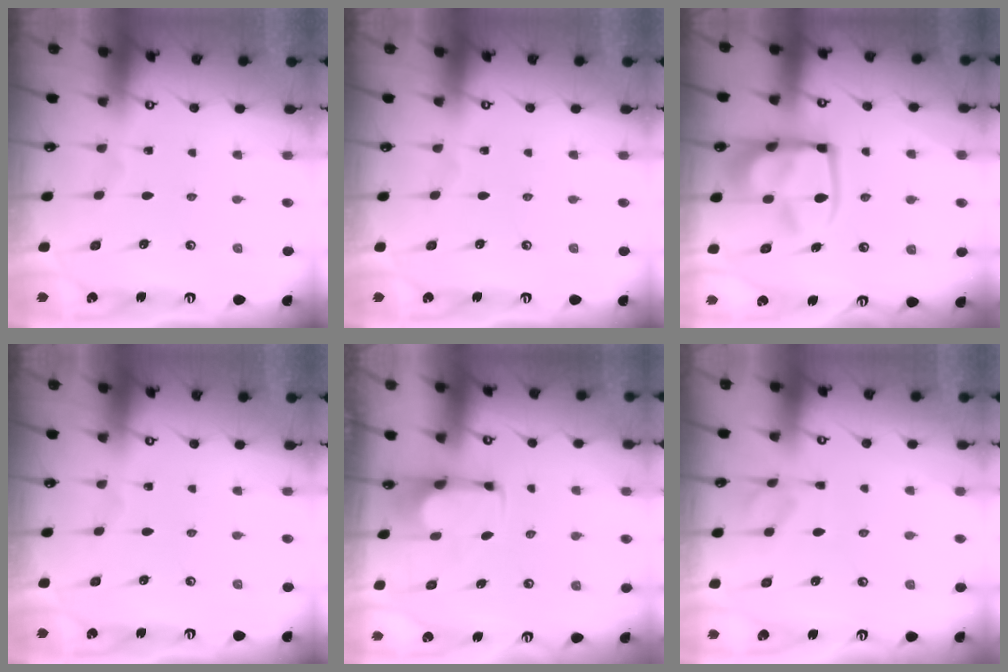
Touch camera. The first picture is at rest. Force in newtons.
{"total": 0.0}
{"total": 14.9, "press": 14.8, "slide": 1.5}
{"total": 0.0}
{"total": 2.6, "press": 2.4, "slide": 0.9}
{"total": 2.4, "press": 2.1, "slide": 1.2}